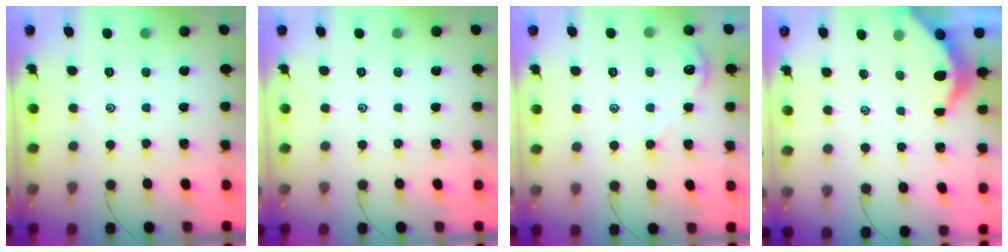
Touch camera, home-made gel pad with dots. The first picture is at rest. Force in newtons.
{"total": 0.0}
{"total": 3.1, "press": 3.0, "slide": 0.4}
{"total": 3.7, "press": 3.7, "slide": 0.5}